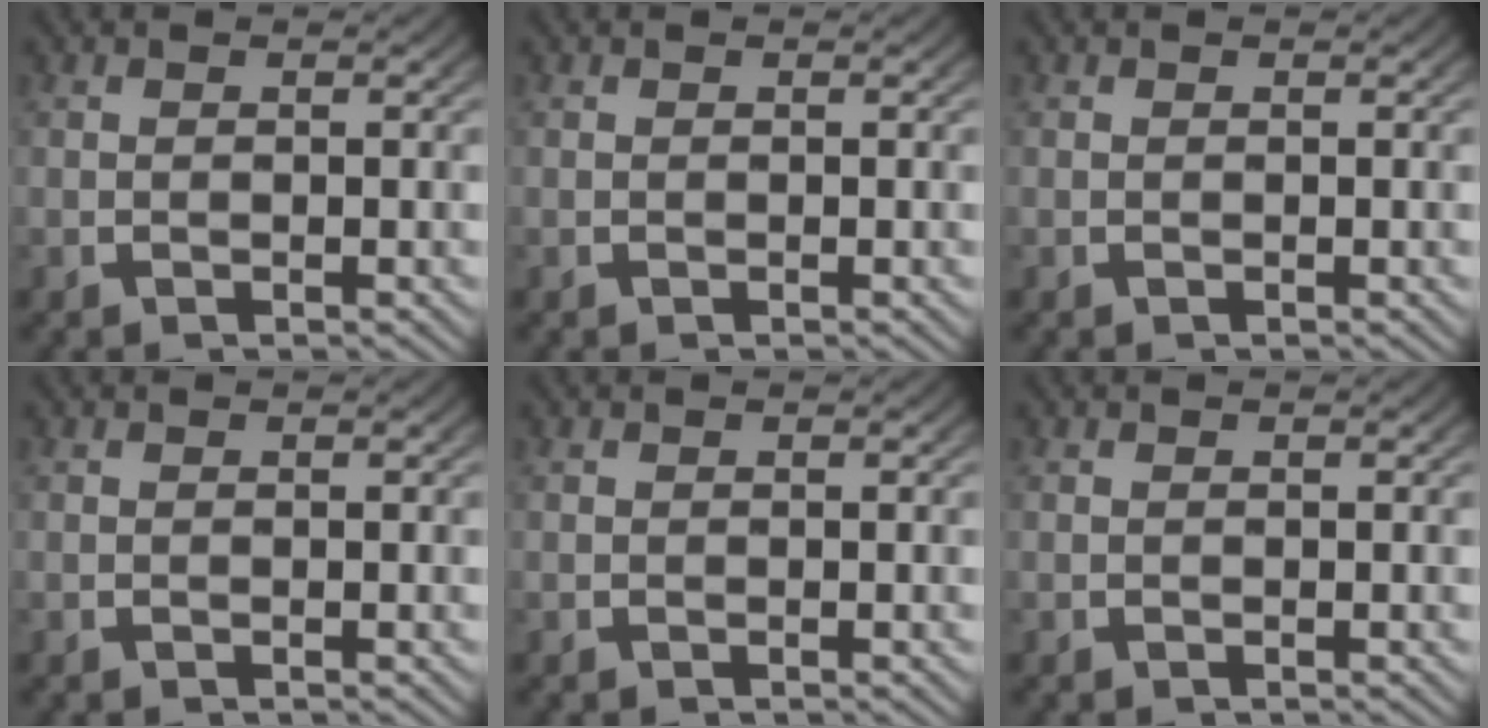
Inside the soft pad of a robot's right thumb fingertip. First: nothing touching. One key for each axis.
{"total": 0.0}
{"total": 0.0}
{"total": 0.0}
{"total": 0.0}
{"total": 0.0}